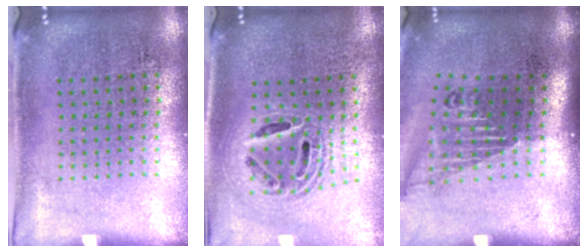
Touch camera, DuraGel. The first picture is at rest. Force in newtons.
{"total": 2.0, "press": 1.6, "slide": 1.3}
{"total": 1.7, "press": 1.3, "slide": 1.1}